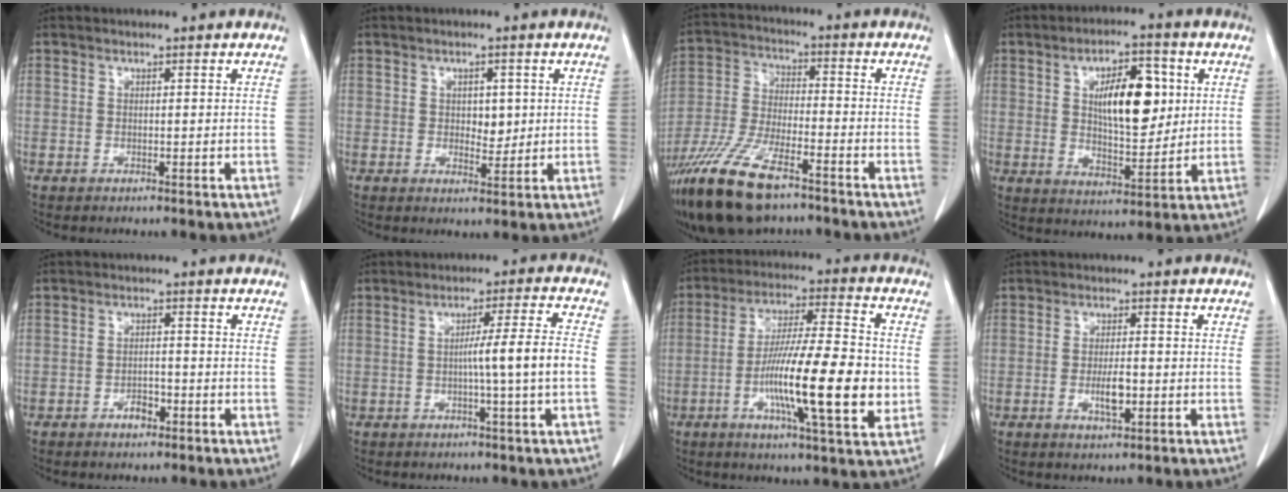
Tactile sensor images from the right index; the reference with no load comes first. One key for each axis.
{"total": 3.2, "fx": 0.5, "fy": 2.0, "fz": 2.5, "tx": -0.031, "ty": -0.004, "tz": 0.012}
{"total": 15.5, "fx": -10.6, "fy": 4.4, "fz": 10.4, "tx": -0.228, "ty": -0.029, "tz": -0.198}
{"total": 11.9, "fx": 2.8, "fy": 4.7, "fz": 10.5, "tx": -0.170, "ty": 0.009, "tz": 0.049}
{"total": 2.6, "fx": -1.5, "fy": 1.2, "fz": 1.7, "tx": -0.026, "ty": 0.006, "tz": -0.020}
{"total": 7.4, "fx": -1.1, "fy": -1.6, "fz": 7.1, "tx": -0.110, "ty": 0.004, "tz": -0.016}
{"total": 16.8, "fx": -3.2, "fy": 1.8, "fz": 16.5, "tx": -0.285, "ty": -0.007, "tz": -0.054}
{"total": 3.9, "fx": -1.0, "fy": 1.1, "fz": 3.7, "tx": -0.070, "ty": -0.001, "tz": -0.011}